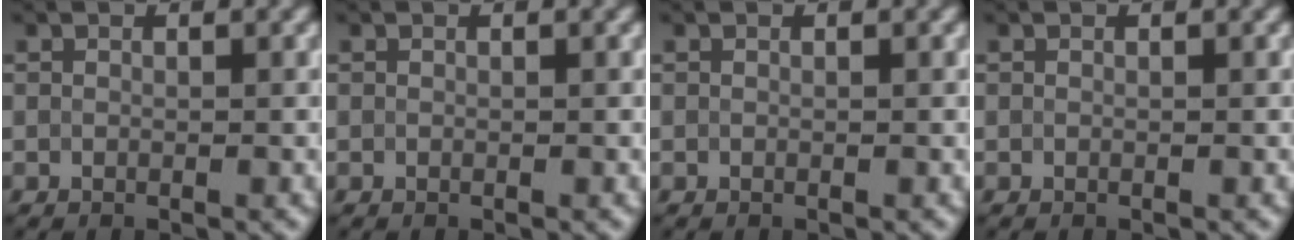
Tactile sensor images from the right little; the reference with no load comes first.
{"total": 0.0}
{"total": 0.0}
{"total": 0.0}